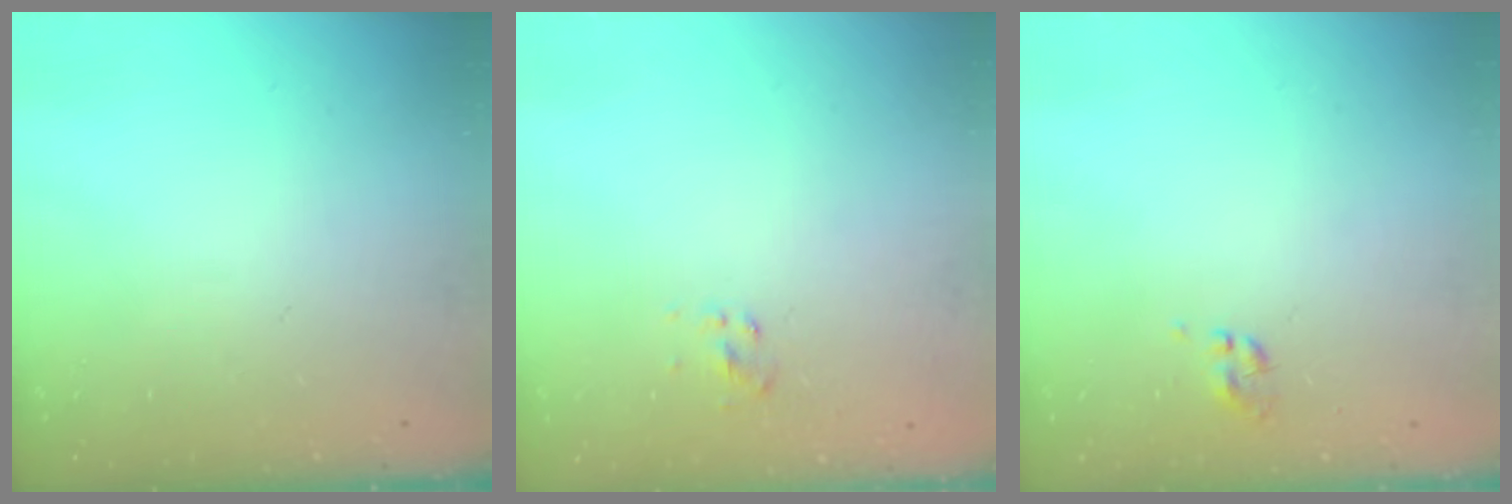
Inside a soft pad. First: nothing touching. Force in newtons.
{"total": 2.6, "press": 2.4, "slide": 0.9}
{"total": 0.0}